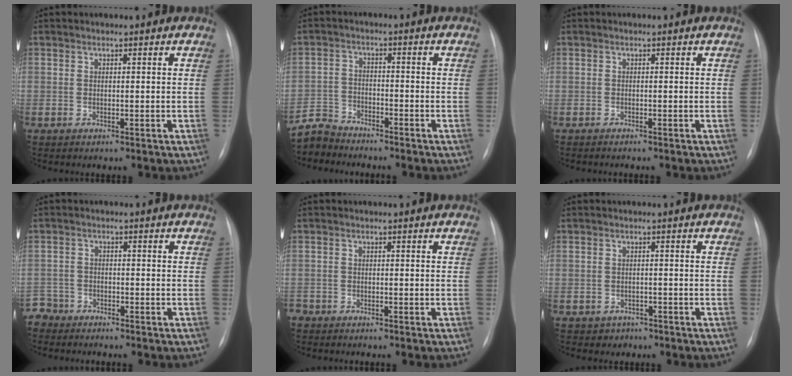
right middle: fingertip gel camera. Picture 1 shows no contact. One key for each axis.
{"total": 4.6, "fx": -4.5, "fy": 0.8, "fz": -0.9, "tx": 0.018, "ty": -0.006, "tz": -0.089}
{"total": 0.7, "fx": -0.7, "fy": 0.0, "fz": 0.2, "tx": -0.007, "ty": -0.003, "tz": -0.011}
{"total": 3.7, "fx": -3.4, "fy": 1.2, "fz": -0.9, "tx": 0.019, "ty": -0.004, "tz": -0.071}
{"total": 2.3, "fx": -2.1, "fy": 0.9, "fz": 0.4, "tx": -0.005, "ty": -0.003, "tz": -0.035}
{"total": 2.0, "fx": -1.3, "fy": 1.5, "fz": -0.3, "tx": 0.000, "ty": 0.008, "tz": -0.020}